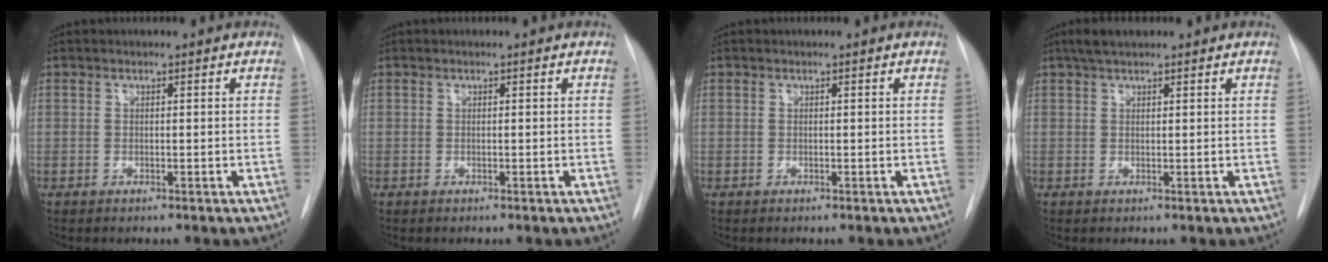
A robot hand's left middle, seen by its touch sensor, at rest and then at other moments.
{"total": 0.0}
{"total": 0.0}
{"total": 3.1, "force": [2.3, 1.0, 1.8], "torque": [-0.035, 0.017, 0.041]}